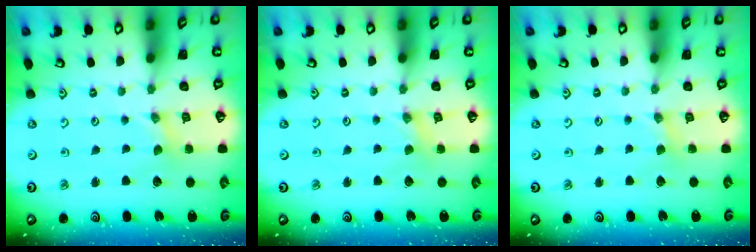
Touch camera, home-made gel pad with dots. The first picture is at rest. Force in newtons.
{"total": 1.2, "press": 1.2, "slide": 0.3}
{"total": 1.1, "press": 1.1, "slide": 0.2}